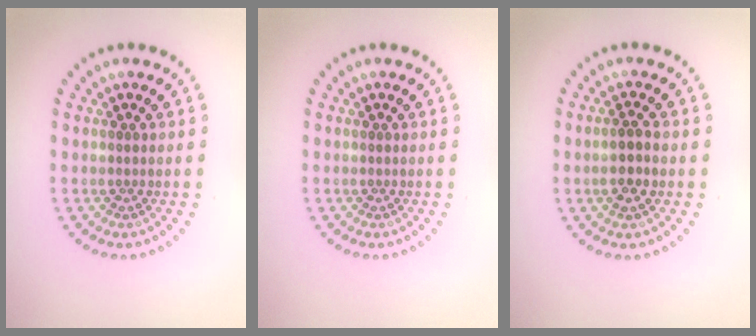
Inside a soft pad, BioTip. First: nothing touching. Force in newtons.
{"total": 0.0}
{"total": 2.3, "press": 2.2, "slide": 0.7}